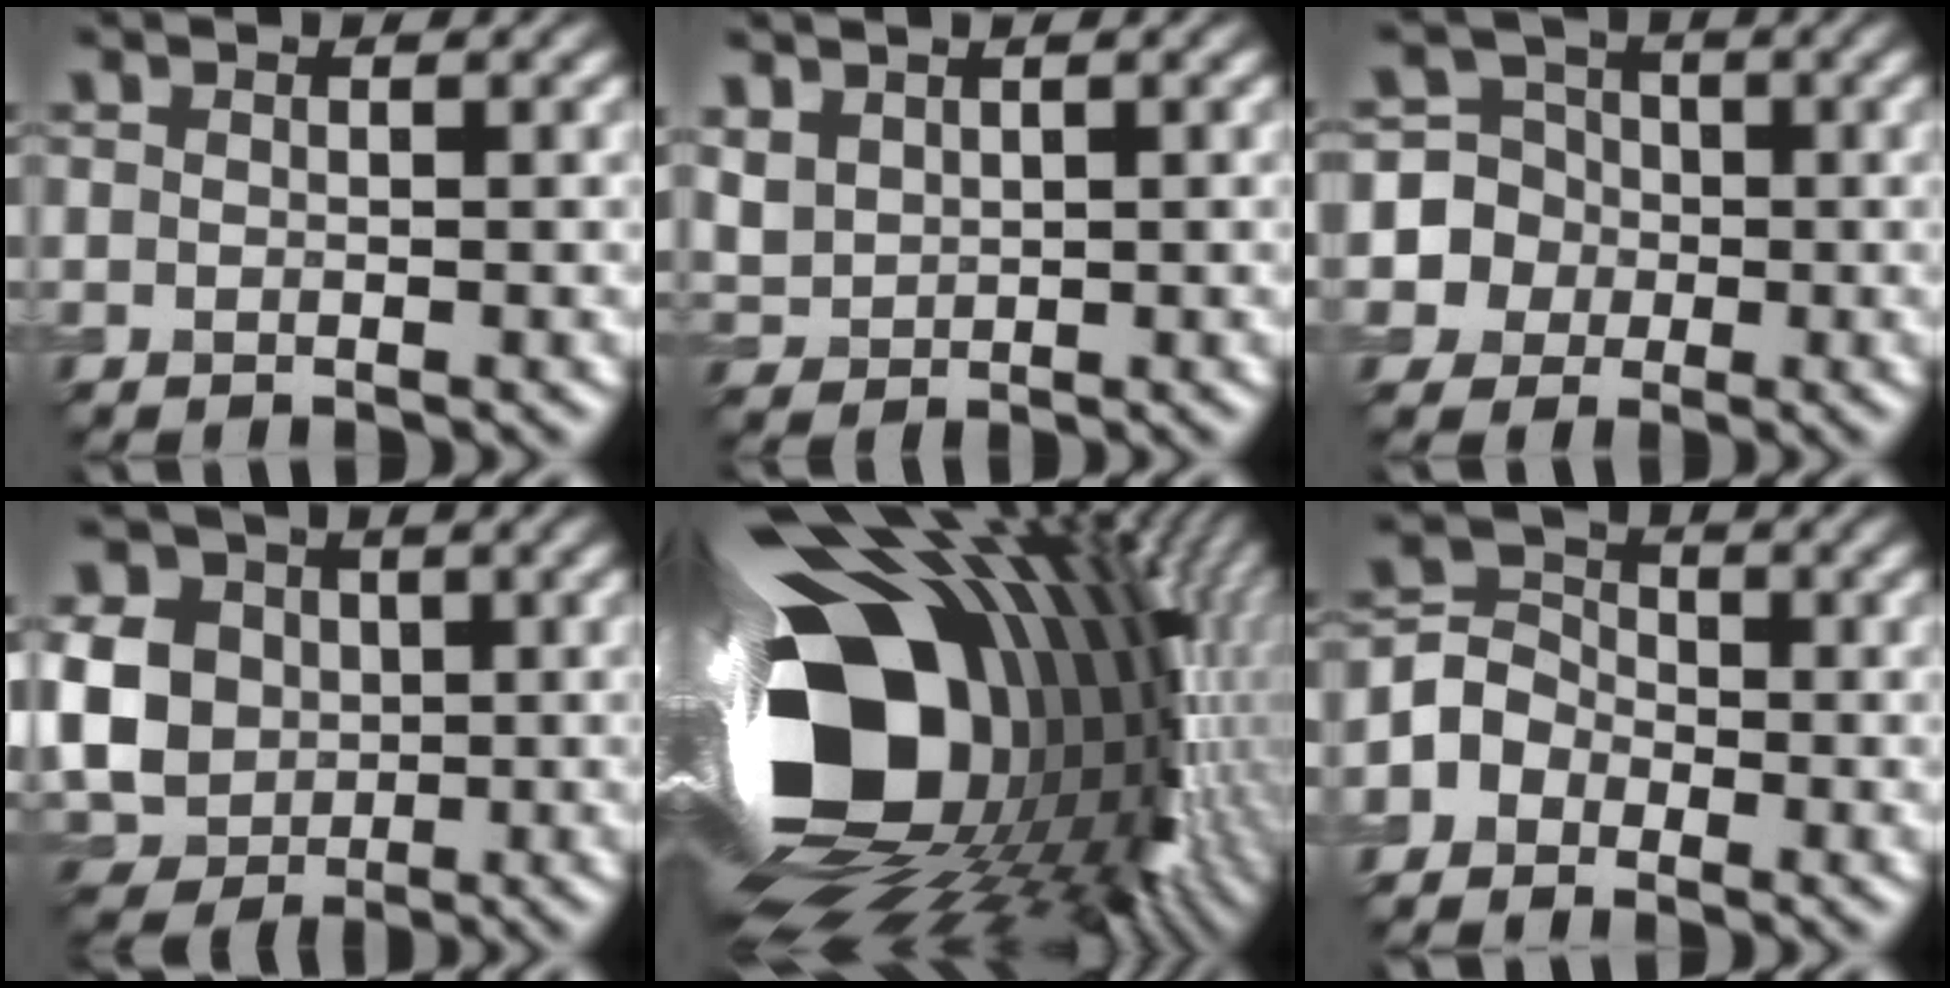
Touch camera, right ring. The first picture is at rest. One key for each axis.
{"total": 1.8, "fx": 1.4, "fy": 1.1, "fz": 0.3, "tx": -0.021, "ty": 0.010, "tz": 0.043}
{"total": 5.6, "fx": -1.0, "fy": 5.5, "fz": 0.0, "tx": 0.015, "ty": 0.032, "tz": -0.040}
{"total": 8.8, "fx": 0.5, "fy": 7.7, "fz": 4.3, "tx": -0.115, "ty": 0.015, "tz": -0.001}
{"total": 19.8, "fx": -0.4, "fy": 13.3, "fz": 14.6, "tx": -0.299, "ty": -0.055, "tz": 0.029}
{"total": 2.6, "fx": -1.6, "fy": 2.0, "fz": 0.2, "tx": -0.010, "ty": 0.018, "tz": -0.035}